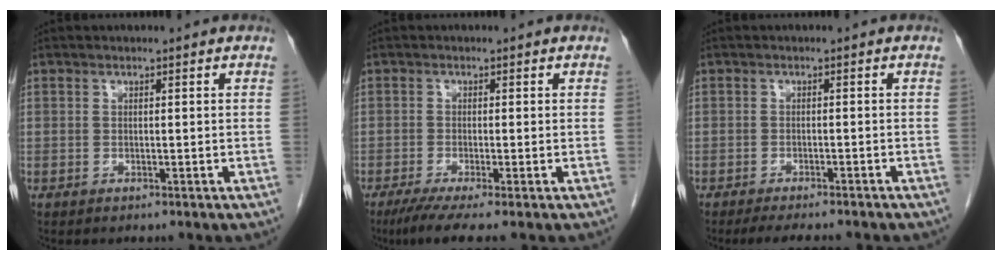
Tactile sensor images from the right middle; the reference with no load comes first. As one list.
[{"total": 4.9, "force": [-3.4, -0.2, 3.6], "torque": [-0.060, -0.016, -0.061]}, {"total": 9.3, "force": [-8.0, 1.8, 4.2], "torque": [-0.054, -0.009, -0.101]}]